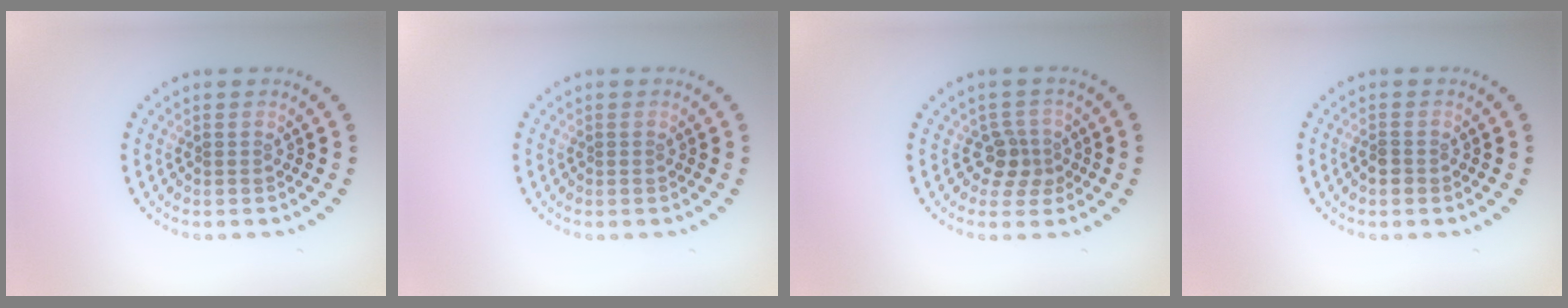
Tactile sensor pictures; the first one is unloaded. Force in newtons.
{"total": 0.0}
{"total": 2.4, "press": 1.8, "slide": 1.5}
{"total": 1.3, "press": 1.1, "slide": 0.5}